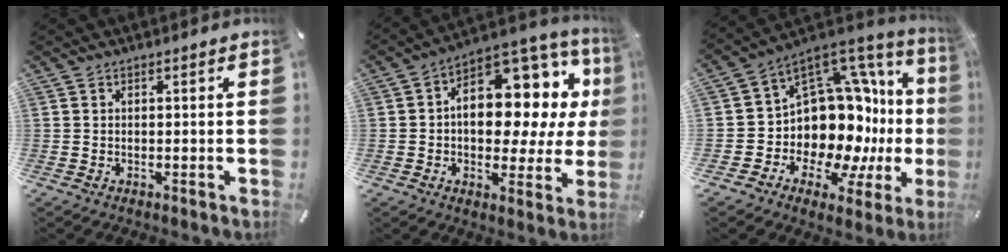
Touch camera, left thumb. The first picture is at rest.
{"total": 14.9, "force": [2.6, 9.9, 10.9], "torque": [-0.140, -0.035, 0.047]}
{"total": 17.4, "force": [-0.1, 13.6, 10.9], "torque": [-0.177, -0.060, 0.028]}